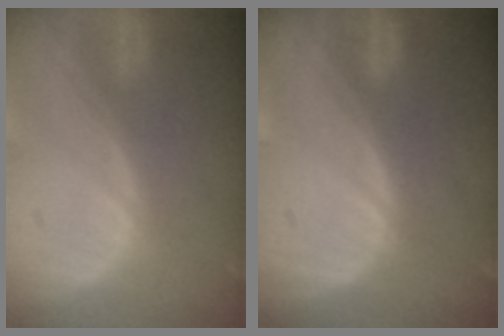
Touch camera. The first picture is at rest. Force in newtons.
{"total": 0.0}